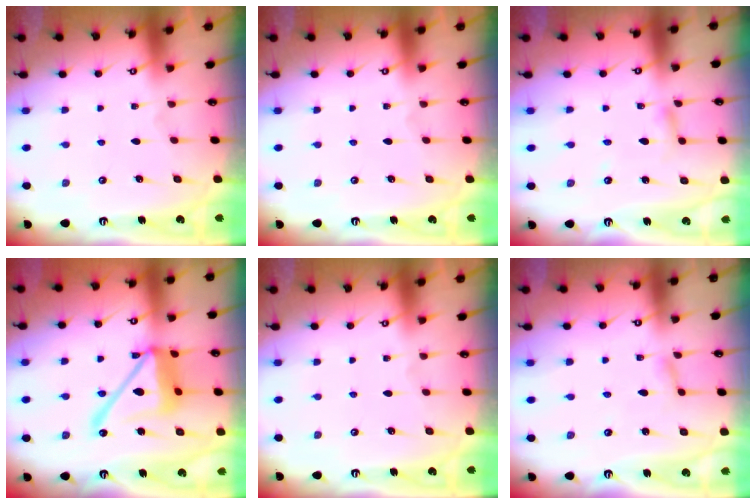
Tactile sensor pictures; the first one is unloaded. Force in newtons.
{"total": 0.0}
{"total": 3.3, "press": 3.3, "slide": 0.3}
{"total": 17.4, "press": 17.3, "slide": 1.7}
{"total": 0.0}
{"total": 1.8, "press": 1.7, "slide": 0.1}